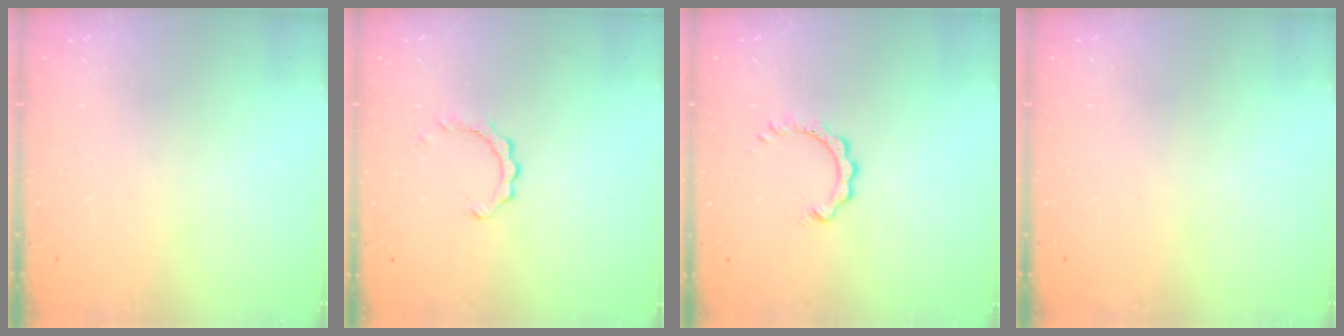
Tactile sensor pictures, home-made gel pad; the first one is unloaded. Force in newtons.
{"total": 2.0, "press": 2.0, "slide": 0.2}
{"total": 3.8, "press": 3.8, "slide": 0.2}
{"total": 0.0}